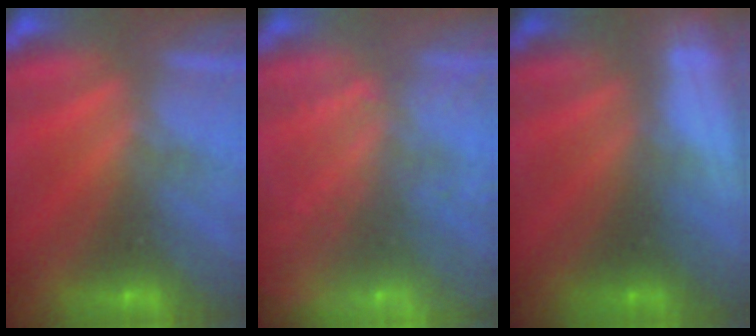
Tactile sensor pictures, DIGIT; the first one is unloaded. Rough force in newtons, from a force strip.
{"total": 9.7}
{"total": 3.0}